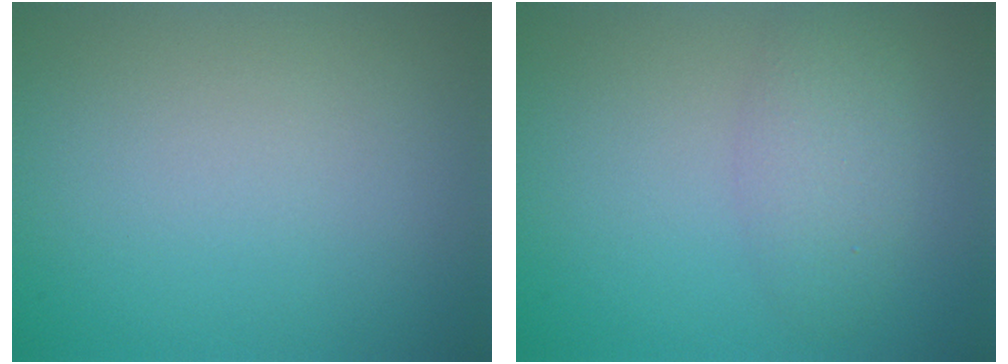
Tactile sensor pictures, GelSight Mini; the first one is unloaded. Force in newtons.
{"total": 2.8, "press": 2.8, "slide": 0.2}